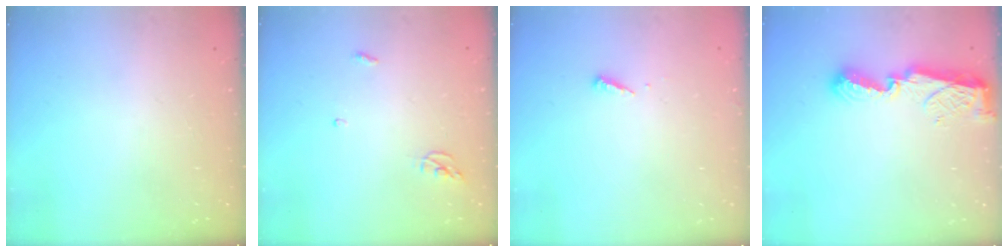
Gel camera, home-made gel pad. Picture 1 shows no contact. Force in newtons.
{"total": 3.6, "press": 3.6, "slide": 0.3}
{"total": 3.5, "press": 3.5, "slide": 0.2}
{"total": 7.3, "press": 7.3, "slide": 0.7}